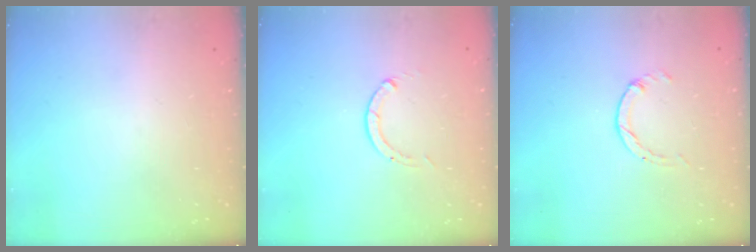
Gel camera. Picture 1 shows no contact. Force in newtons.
{"total": 0.0}
{"total": 0.0}